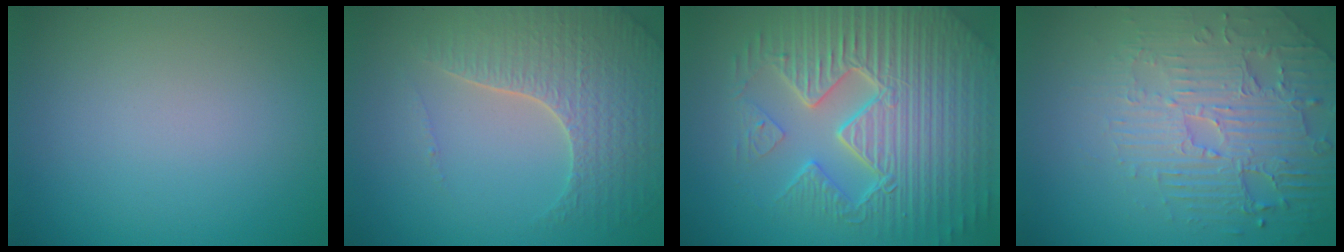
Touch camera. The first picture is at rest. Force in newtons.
{"total": 5.0, "press": 4.5, "slide": 2.3}
{"total": 10.5, "press": 7.0, "slide": 7.8}
{"total": 4.6, "press": 4.3, "slide": 1.6}